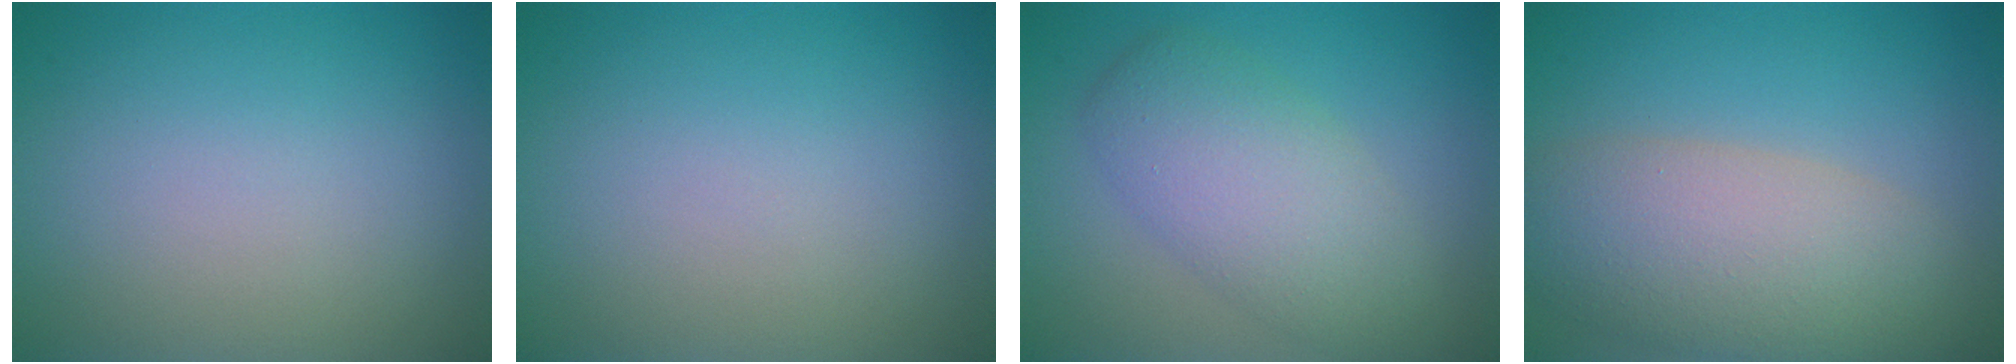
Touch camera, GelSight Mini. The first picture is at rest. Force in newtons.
{"total": 0.0}
{"total": 5.5, "press": 5.5, "slide": 0.1}
{"total": 7.4, "press": 7.4, "slide": 0.7}